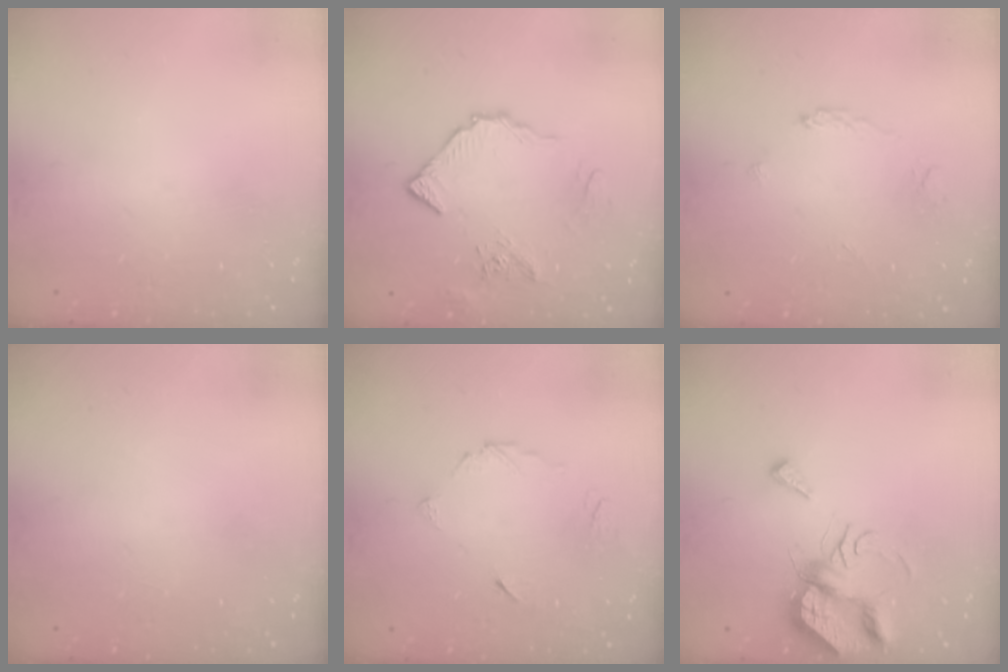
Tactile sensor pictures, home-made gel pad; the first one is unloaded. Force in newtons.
{"total": 10.1, "press": 10.0, "slide": 1.1}
{"total": 2.2, "press": 2.2, "slide": 0.3}
{"total": 1.9, "press": 1.9, "slide": 0.1}
{"total": 4.9, "press": 4.8, "slide": 0.6}
{"total": 8.3, "press": 8.2, "slide": 0.6}